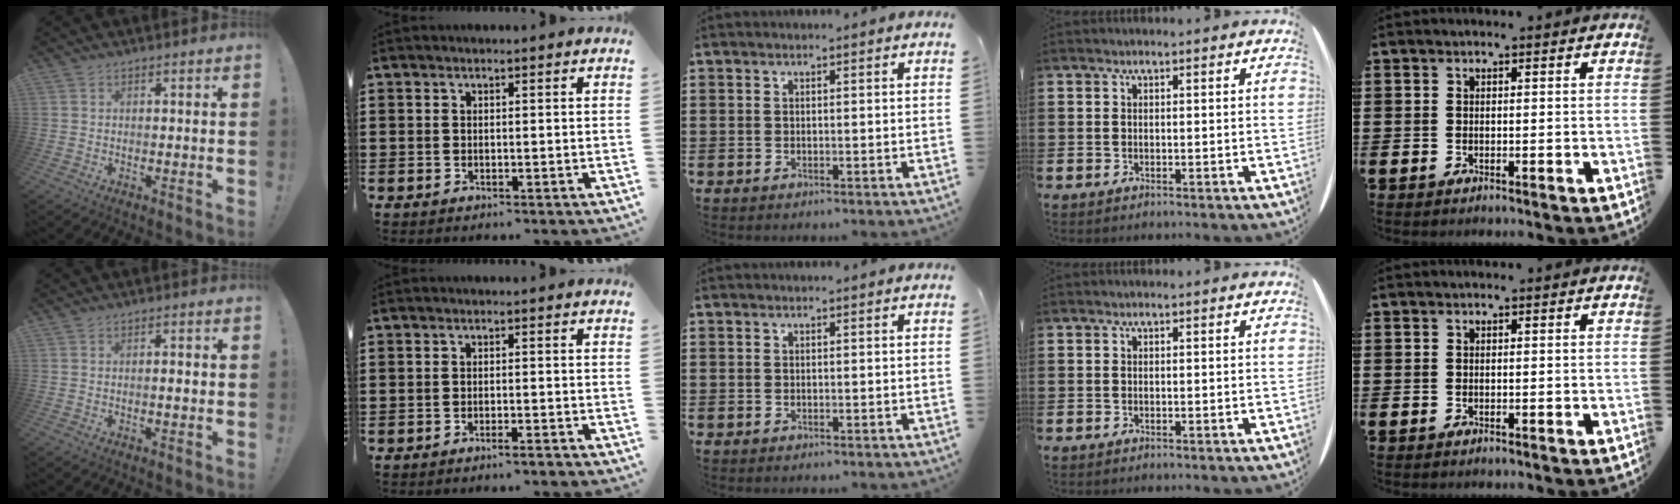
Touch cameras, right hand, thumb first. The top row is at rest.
{"thumb": {"total": 1.5, "force": [-0.4, 0.2, 1.5], "torque": [-0.018, 0.000, -0.010]}, "index": {"total": 1.5, "force": [-1.3, 0.0, 0.7], "torque": [-0.014, -0.002, -0.023]}}